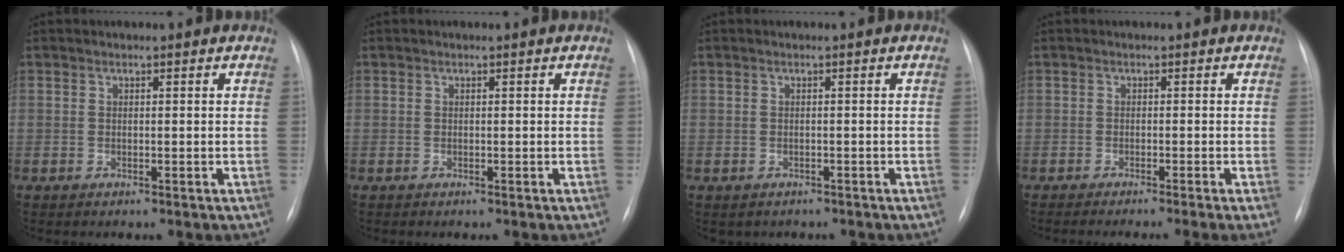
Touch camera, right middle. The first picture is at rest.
{"total": 0.0}
{"total": 2.1, "force": [-1.6, 1.2, 0.3], "torque": [-0.012, 0.002, -0.016]}
{"total": 6.9, "force": [-5.5, -1.1, 3.9], "torque": [-0.028, -0.014, -0.078]}